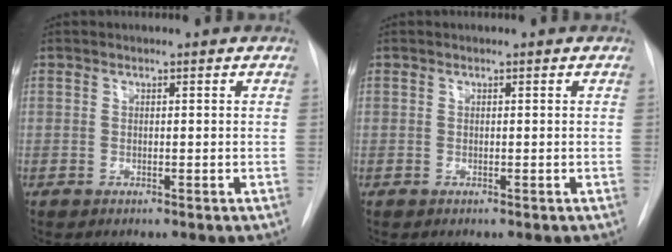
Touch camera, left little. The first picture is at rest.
{"total": 0.0}